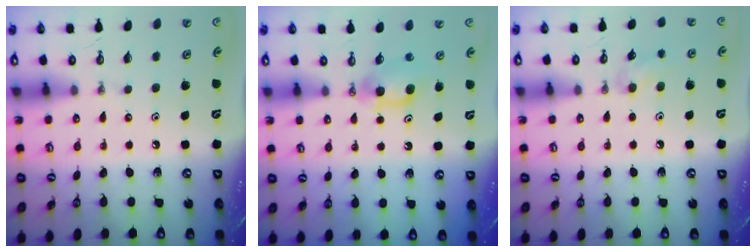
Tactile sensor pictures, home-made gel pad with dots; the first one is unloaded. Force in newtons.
{"total": 5.2, "press": 5.1, "slide": 0.9}
{"total": 8.2, "press": 7.4, "slide": 3.4}